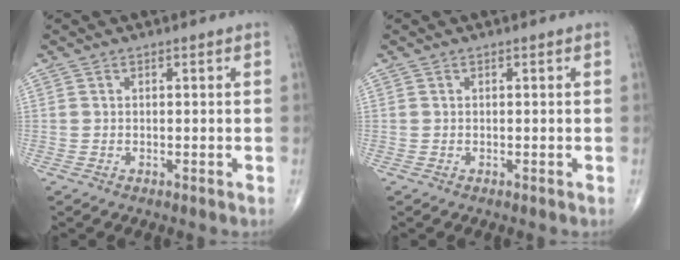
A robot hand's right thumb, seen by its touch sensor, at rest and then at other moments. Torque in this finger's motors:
{"motor_torque": [0.00, 0.00, -0.08, 0.08, 0.00]}